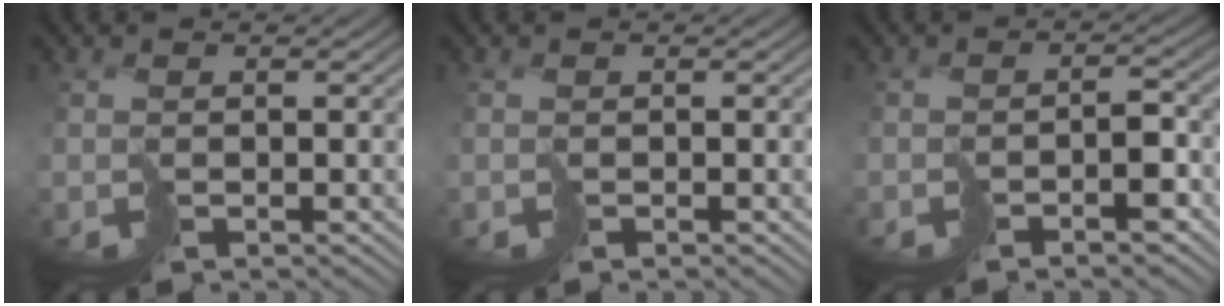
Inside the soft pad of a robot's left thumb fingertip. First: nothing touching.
{"total": 0.0}
{"total": 2.8, "force": [-2.2, 0.8, 1.6], "torque": [-0.010, 0.007, -0.037]}